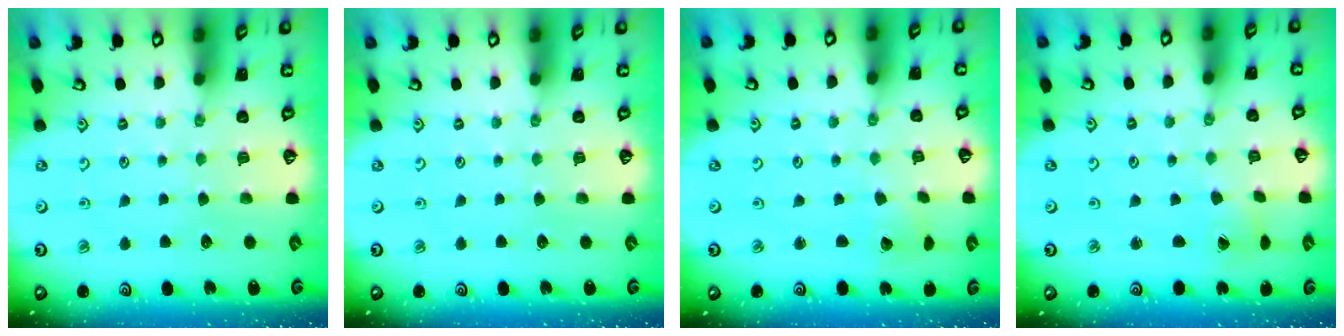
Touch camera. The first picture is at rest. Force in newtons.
{"total": 0.0}
{"total": 3.0, "press": 3.0, "slide": 0.2}
{"total": 1.5, "press": 1.5, "slide": 0.0}